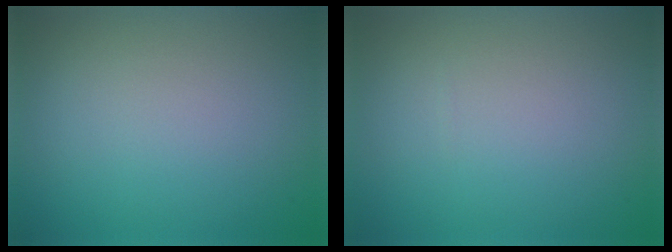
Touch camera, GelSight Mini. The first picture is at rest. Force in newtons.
{"total": 0.0}